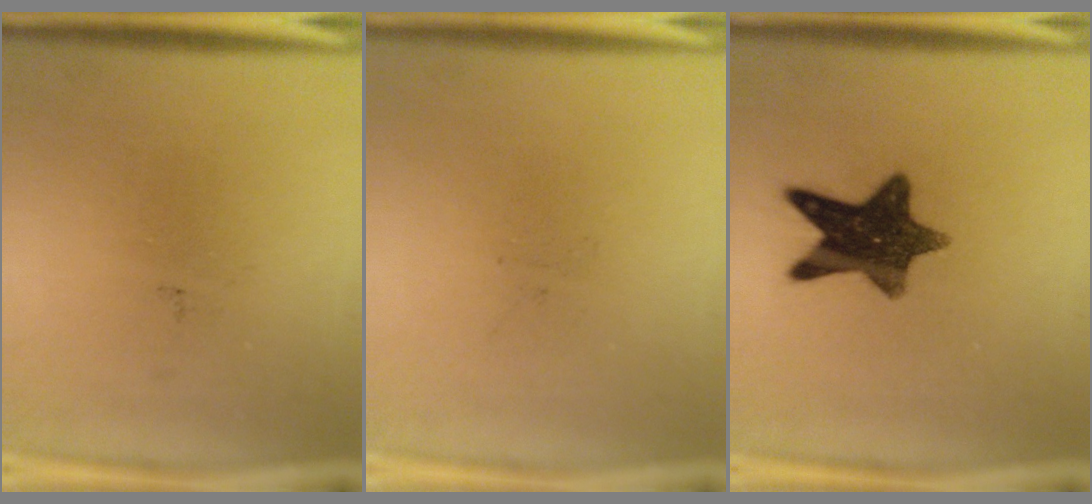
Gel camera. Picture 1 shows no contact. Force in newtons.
{"total": 0.0}
{"total": 11.9}